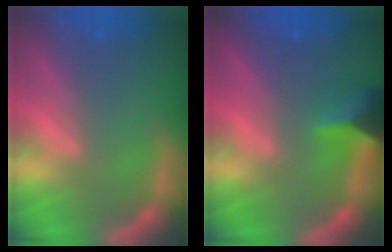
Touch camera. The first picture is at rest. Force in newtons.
{"total": 4.0}